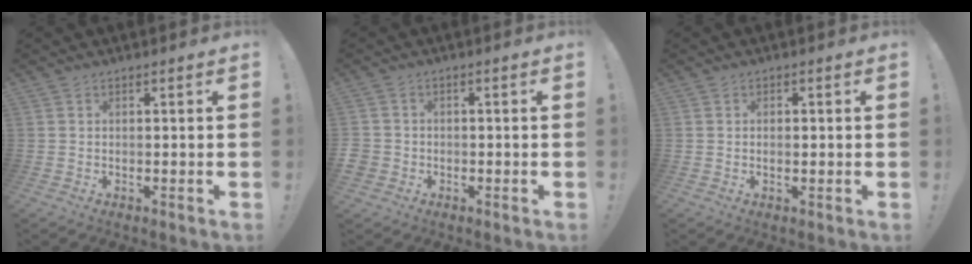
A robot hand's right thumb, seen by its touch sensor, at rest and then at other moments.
{"total": 3.3, "force": [-1.2, 2.8, 1.2], "torque": [-0.029, 0.007, -0.019]}
{"total": 1.1, "force": [-0.2, 0.5, 1.0], "torque": [-0.013, -0.001, -0.004]}